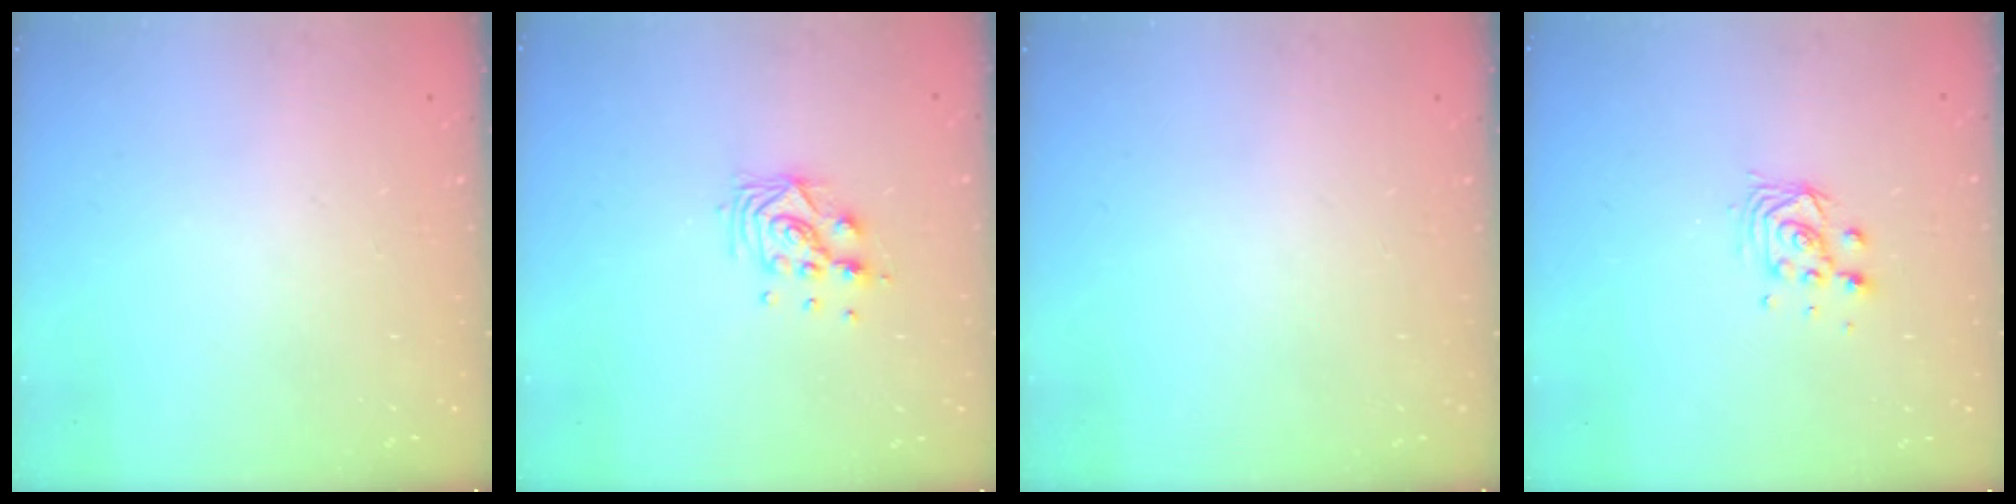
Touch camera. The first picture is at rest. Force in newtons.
{"total": 8.8, "press": 8.7, "slide": 0.9}
{"total": 0.0}
{"total": 5.9, "press": 5.9, "slide": 0.5}